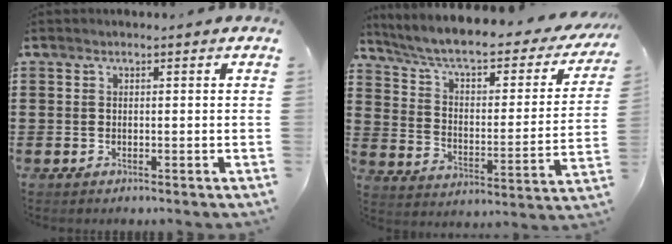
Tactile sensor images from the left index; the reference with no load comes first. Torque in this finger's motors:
{"motor_torque": [1.18, -0.96, 1.05, 0.21]}